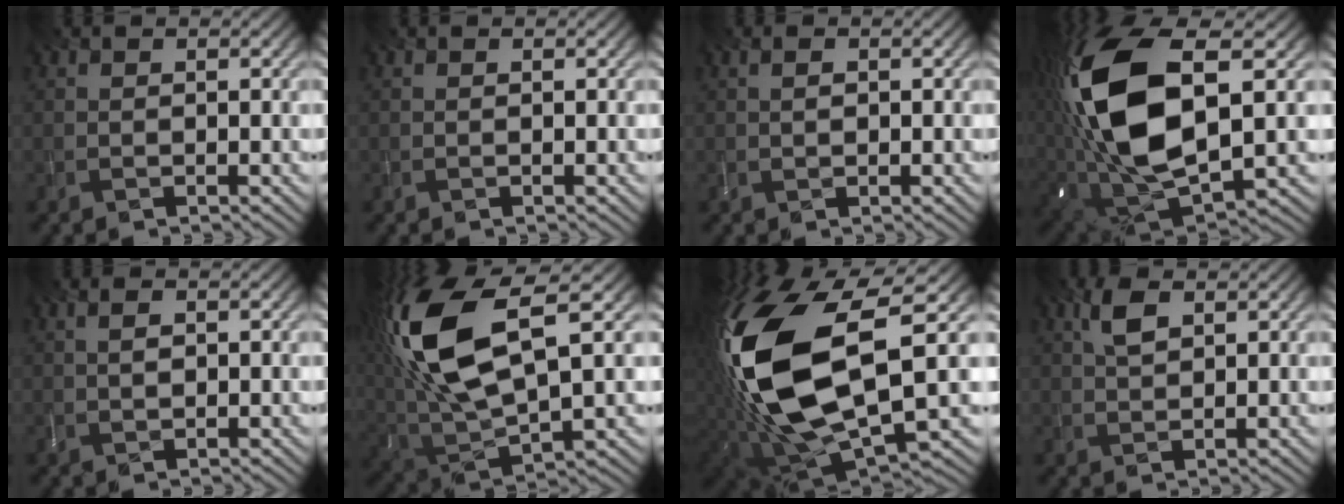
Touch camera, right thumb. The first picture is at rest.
{"total": 0.0}
{"total": 1.2, "force": [0.2, 0.7, 0.9], "torque": [-0.020, 0.001, 0.005]}
{"total": 18.2, "force": [2.7, 10.1, 14.9], "torque": [-0.343, -0.009, 0.058]}
{"total": 1.8, "force": [0.4, 0.9, 1.5], "torque": [-0.034, 0.002, 0.009]}
{"total": 16.4, "force": [5.0, 7.5, 13.6], "torque": [-0.324, 0.013, 0.100]}
{"total": 19.4, "force": [2.0, 10.0, 16.6], "torque": [-0.392, -0.022, 0.038]}
{"total": 3.3, "force": [1.6, 1.5, 2.5], "torque": [-0.061, 0.005, 0.032]}